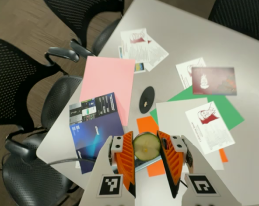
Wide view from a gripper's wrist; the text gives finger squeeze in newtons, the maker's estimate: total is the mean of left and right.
{"total": 12.4, "left": 12.5, "right": 12.3}